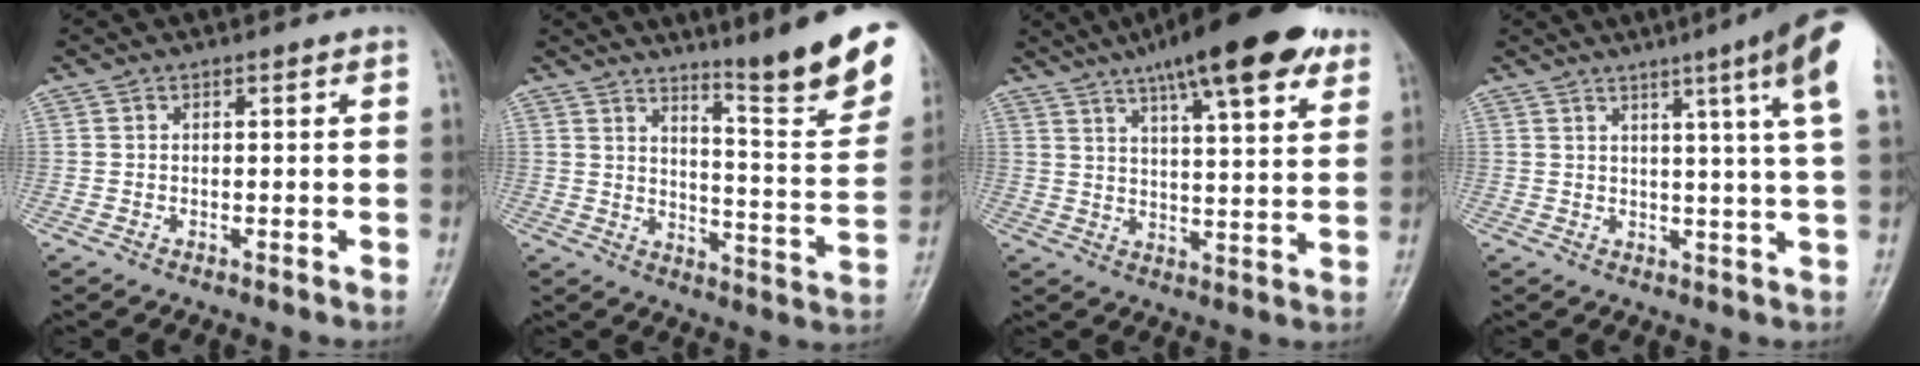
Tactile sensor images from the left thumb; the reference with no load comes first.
{"total": 17.3, "force": [12.4, 1.7, 11.9], "torque": [-0.131, -0.095, 0.176]}
{"total": 19.2, "force": [12.0, 5.1, 14.1], "torque": [-0.194, -0.022, 0.175]}
{"total": 12.7, "force": [6.3, -0.3, 11.1], "torque": [-0.149, -0.019, 0.067]}